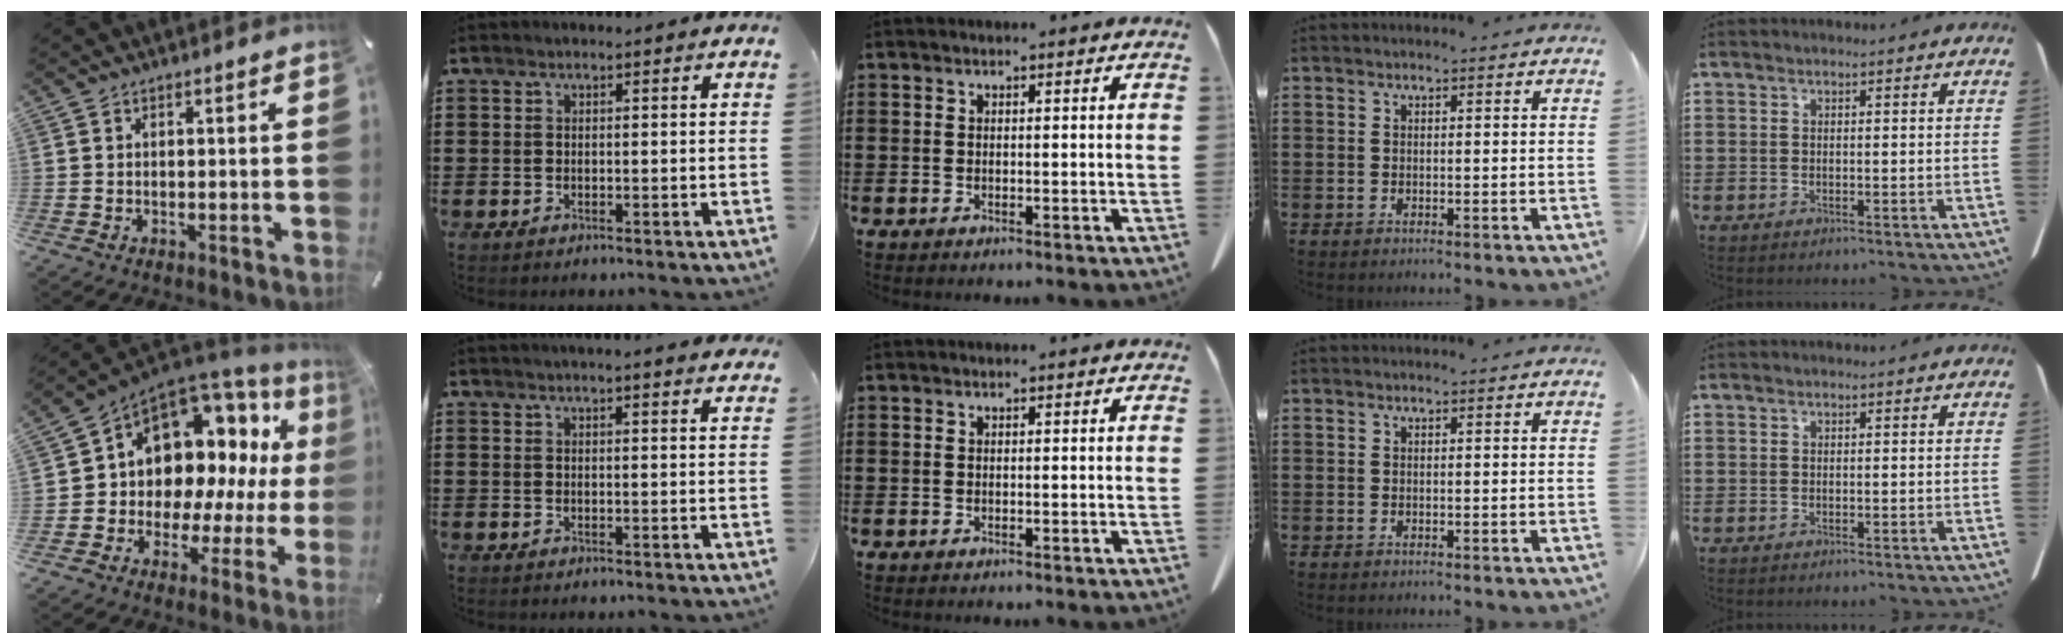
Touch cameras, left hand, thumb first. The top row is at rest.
{"thumb": {"total": 12.8, "force": [5.7, 9.7, 6.0], "torque": [-0.100, -0.063, 0.109]}, "index": {"total": 1.9, "force": [1.8, -0.2, 0.4], "torque": [-0.011, -0.001, 0.036]}}